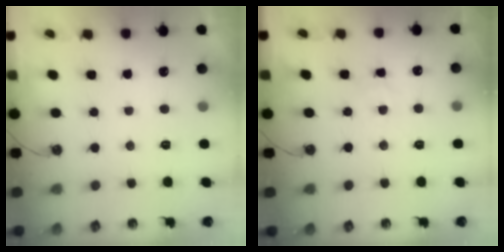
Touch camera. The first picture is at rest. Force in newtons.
{"total": 4.2, "press": 4.2, "slide": 0.6}